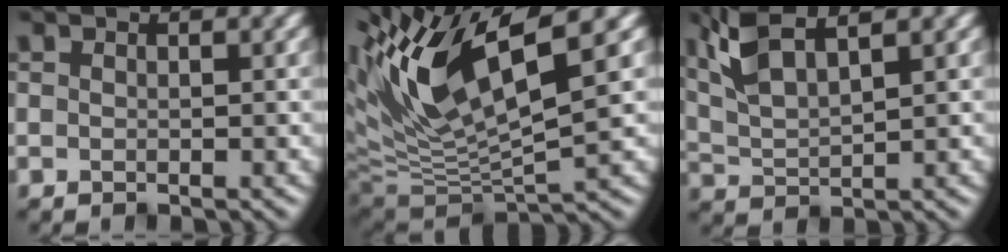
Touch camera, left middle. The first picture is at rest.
{"total": 11.1, "force": [4.8, 3.2, 9.4], "torque": [-0.185, 0.005, 0.094]}
{"total": 5.5, "force": [3.6, 1.5, 3.8], "torque": [-0.080, 0.020, 0.074]}